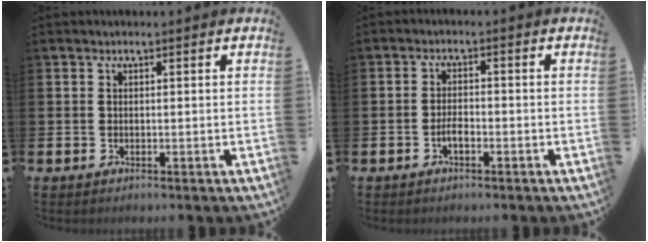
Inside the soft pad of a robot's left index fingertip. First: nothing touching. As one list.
[{"total": 2.0, "force": [-0.9, 0.8, 1.5], "torque": [-0.026, 0.002, -0.018]}]